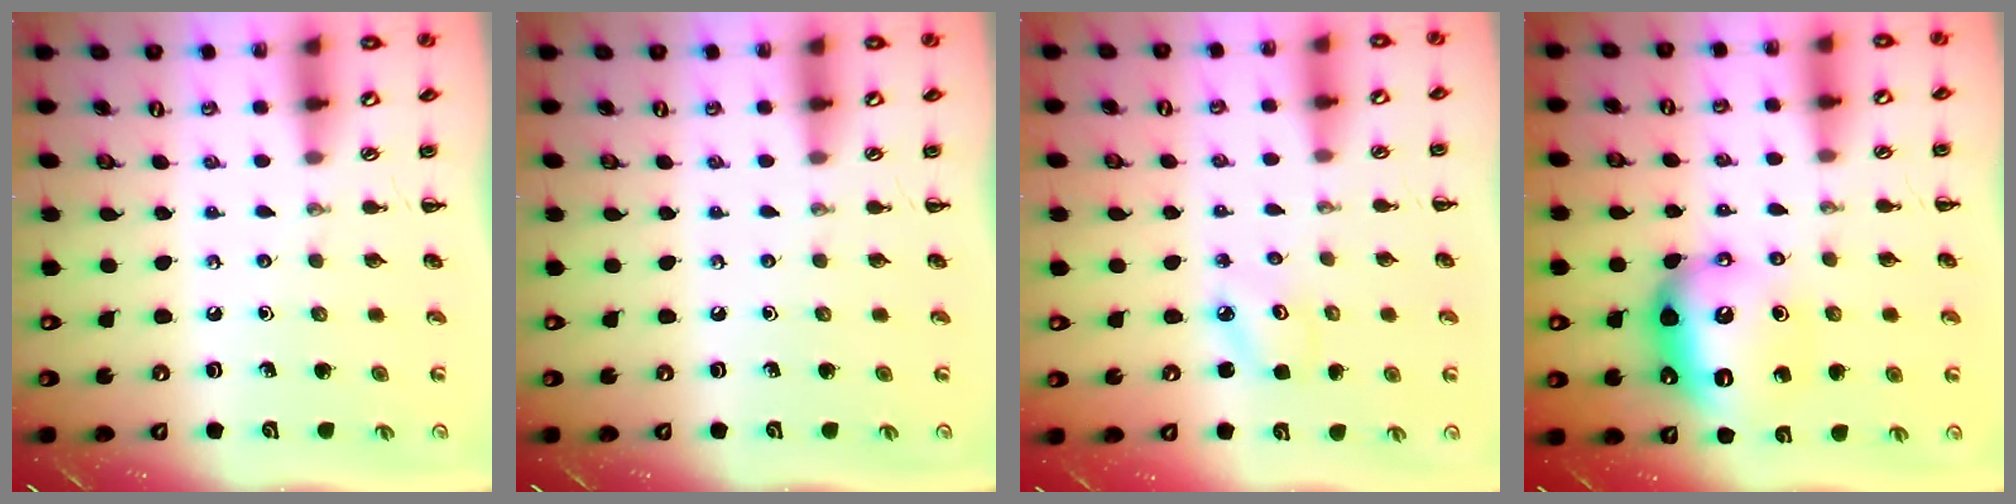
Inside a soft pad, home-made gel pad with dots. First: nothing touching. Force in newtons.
{"total": 0.0}
{"total": 3.1, "press": 3.1, "slide": 0.5}
{"total": 12.6, "press": 12.5, "slide": 1.5}